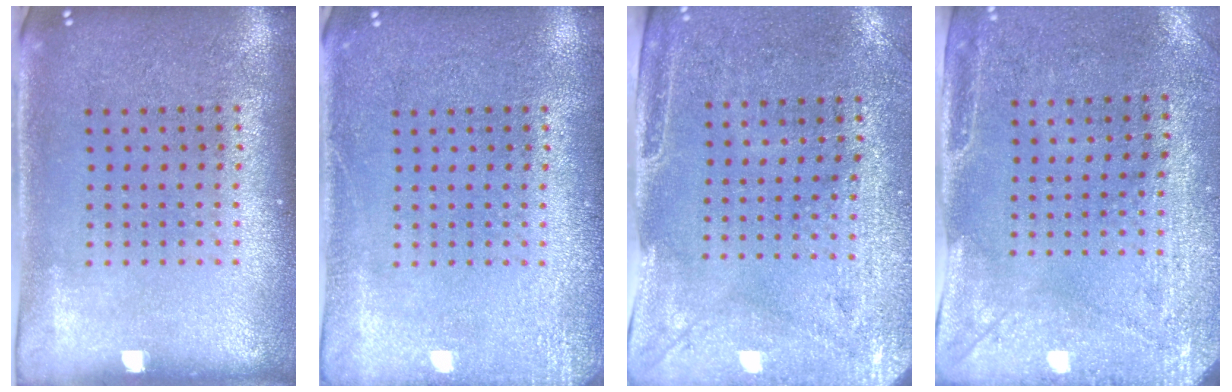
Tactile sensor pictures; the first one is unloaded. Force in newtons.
{"total": 1.9, "press": 1.9, "slide": 0.3}
{"total": 2.9, "press": 2.5, "slide": 1.6}
{"total": 3.0, "press": 2.3, "slide": 1.8}